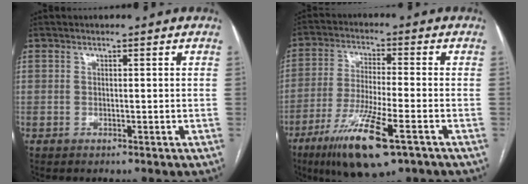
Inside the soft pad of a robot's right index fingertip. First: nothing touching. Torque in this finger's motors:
{"motor_torque": [1.27, -0.54, 0.48, 0.12]}